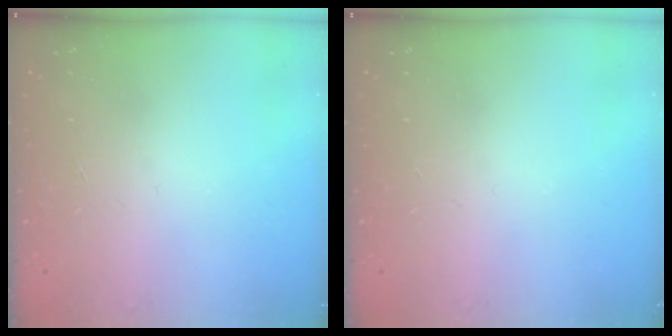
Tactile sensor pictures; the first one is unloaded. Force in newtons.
{"total": 0.0}